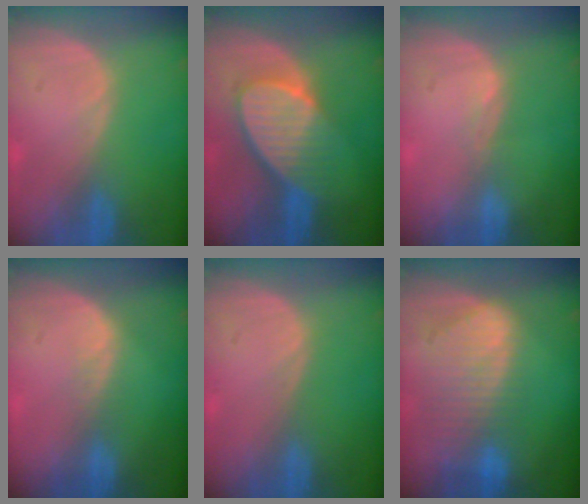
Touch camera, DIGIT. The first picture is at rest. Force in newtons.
{"total": 8.3, "press": 7.7, "slide": 3.1}
{"total": 1.0, "press": 0.7, "slide": 0.7}
{"total": 2.0, "press": 1.1, "slide": 1.7}
{"total": 0.0}
{"total": 9.4, "press": 8.2, "slide": 4.6}